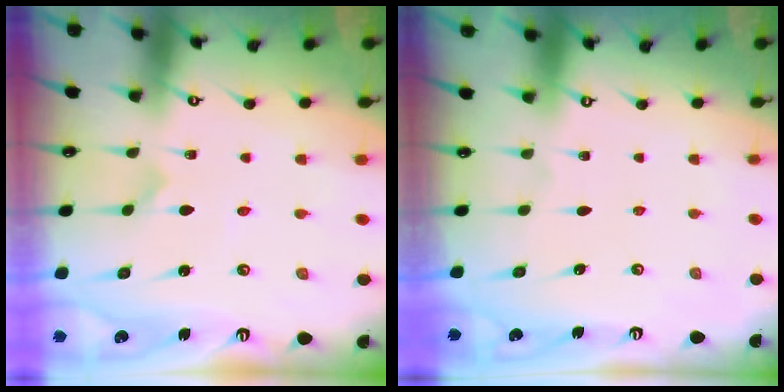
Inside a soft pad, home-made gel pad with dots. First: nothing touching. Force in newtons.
{"total": 0.0}